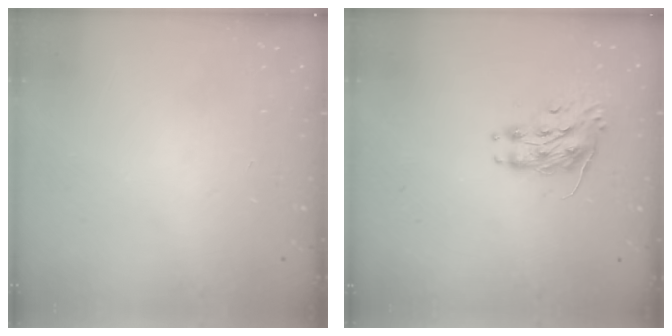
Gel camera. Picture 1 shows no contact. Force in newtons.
{"total": 8.2, "press": 8.1, "slide": 0.3}